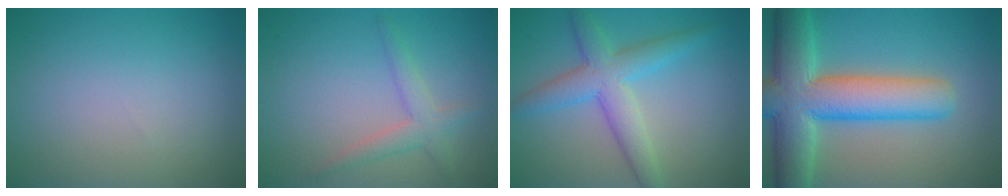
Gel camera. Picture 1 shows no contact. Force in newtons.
{"total": 2.4, "press": 2.4, "slide": 0.1}
{"total": 4.8, "press": 4.8, "slide": 0.2}
{"total": 10.8, "press": 10.8, "slide": 0.6}